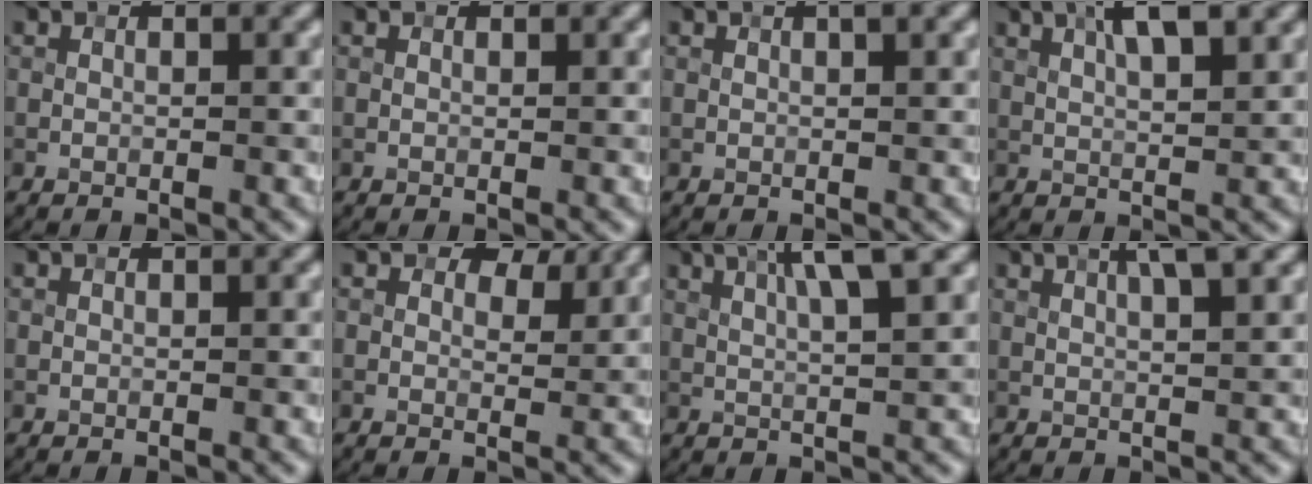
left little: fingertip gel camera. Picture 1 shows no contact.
{"total": 0.0}
{"total": 1.3, "force": [0.7, 0.1, 1.1], "torque": [-0.018, 0.001, 0.010]}
{"total": 5.9, "force": [3.0, 1.5, 4.8], "torque": [-0.074, 0.014, 0.041]}
{"total": 0.0}
{"total": 3.1, "force": [1.8, 1.8, 1.8], "torque": [-0.023, -0.001, 0.023]}
{"total": 6.0, "force": [2.9, 1.0, 5.2], "torque": [-0.082, 0.013, 0.048]}
{"total": 4.6, "force": [2.6, 0.9, 3.8], "torque": [-0.048, 0.014, 0.027]}